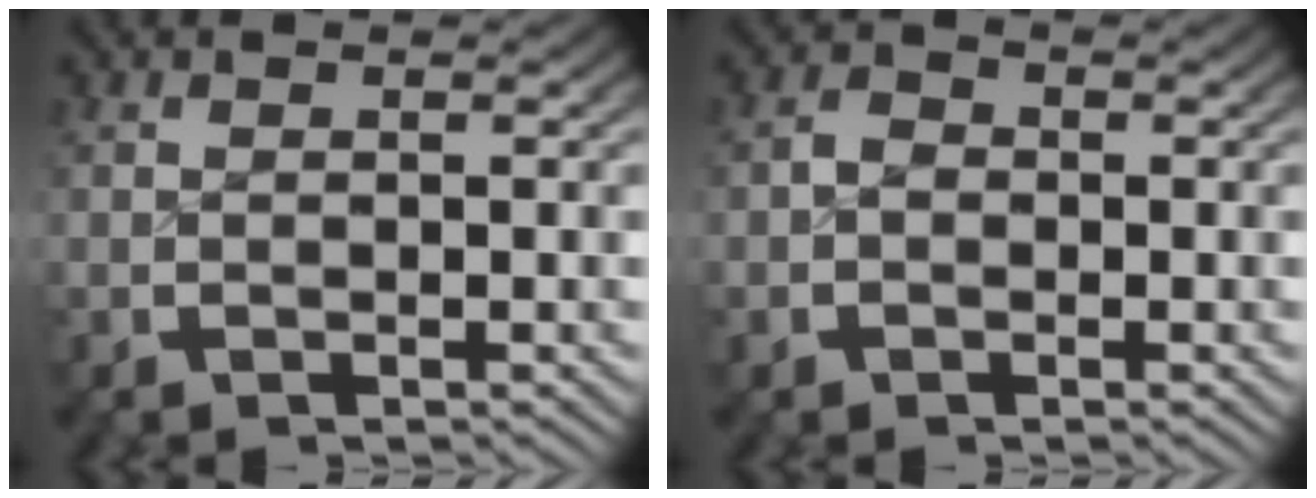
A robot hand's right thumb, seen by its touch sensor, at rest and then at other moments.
{"total": 1.3, "force": [-0.5, 1.1, 0.5], "torque": [-0.008, -0.003, -0.013]}